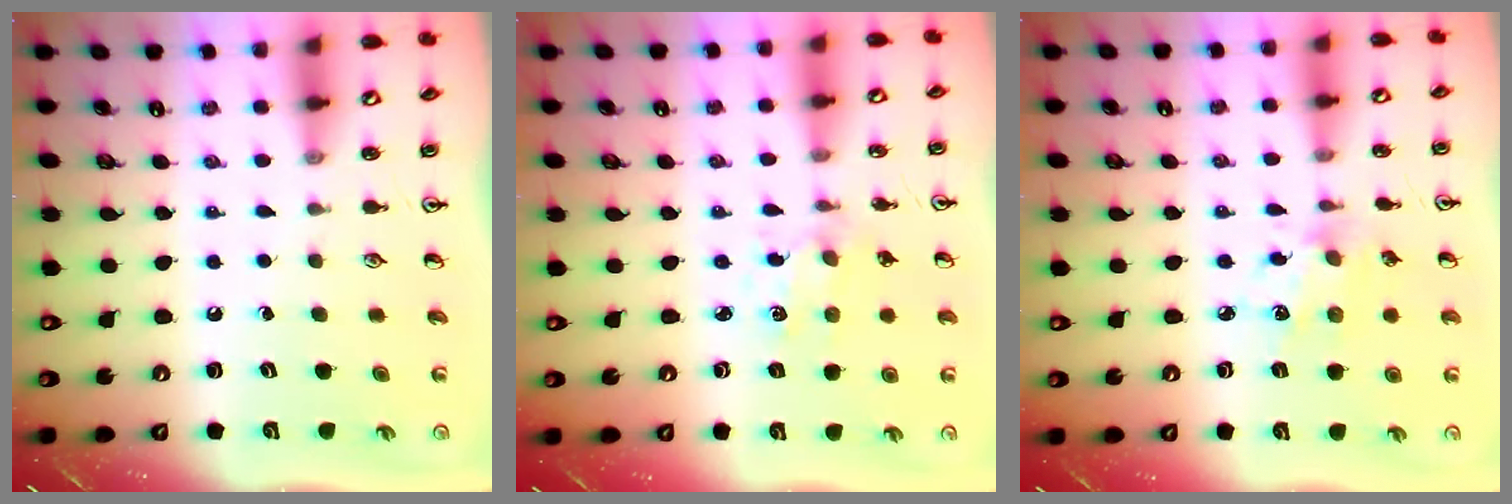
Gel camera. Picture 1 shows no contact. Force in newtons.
{"total": 1.1, "press": 1.1, "slide": 0.3}
{"total": 7.2, "press": 7.2, "slide": 0.4}